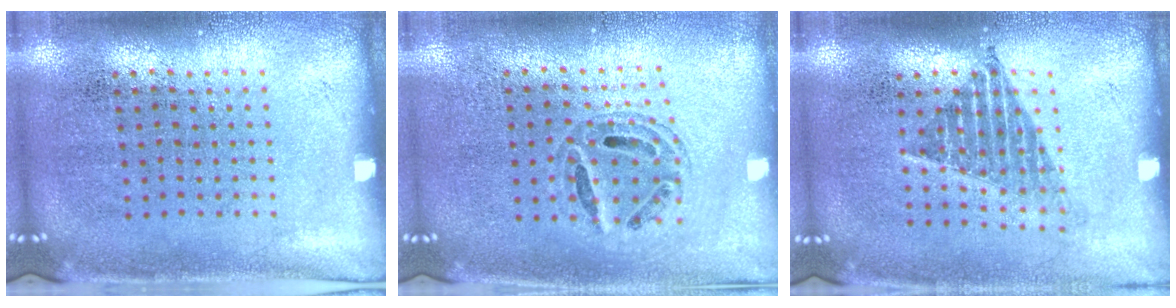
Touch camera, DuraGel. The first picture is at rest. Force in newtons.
{"total": 0.6, "press": 0.6, "slide": 0.2}
{"total": 1.2, "press": 1.0, "slide": 0.8}